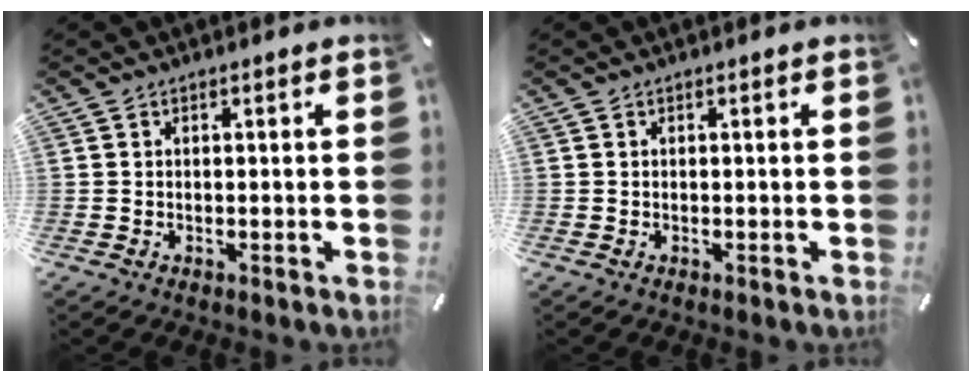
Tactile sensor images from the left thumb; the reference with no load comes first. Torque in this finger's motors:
{"motor_torque": [0.10, 0.12, -0.01, 0.01, -0.01]}